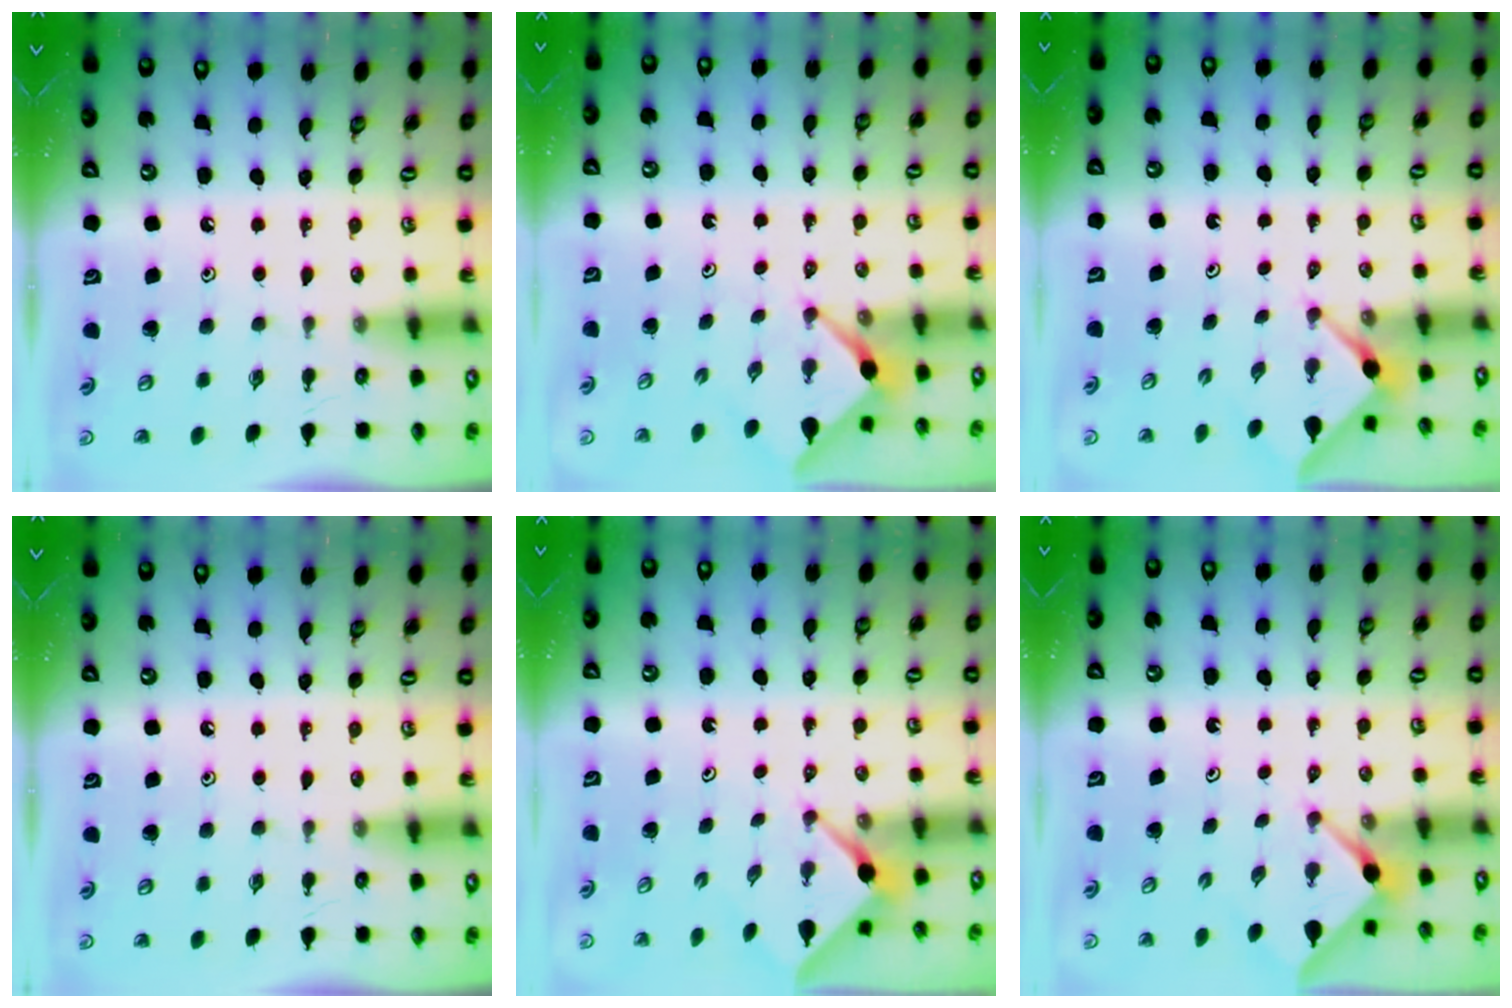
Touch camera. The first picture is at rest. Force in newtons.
{"total": 3.4, "press": 3.4, "slide": 0.2}
{"total": 3.1, "press": 3.1, "slide": 0.2}
{"total": 0.0}
{"total": 2.5, "press": 2.5, "slide": 0.3}
{"total": 3.0, "press": 2.9, "slide": 0.3}